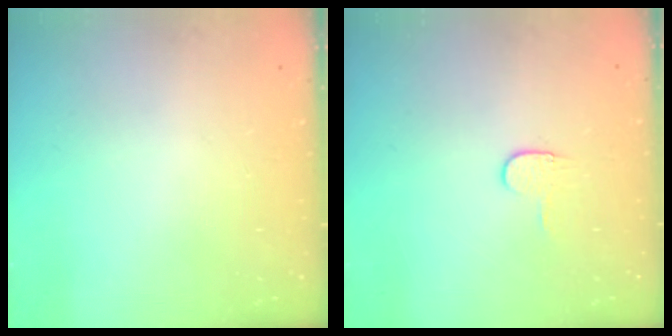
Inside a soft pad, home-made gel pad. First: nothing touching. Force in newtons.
{"total": 3.8, "press": 3.8, "slide": 0.3}